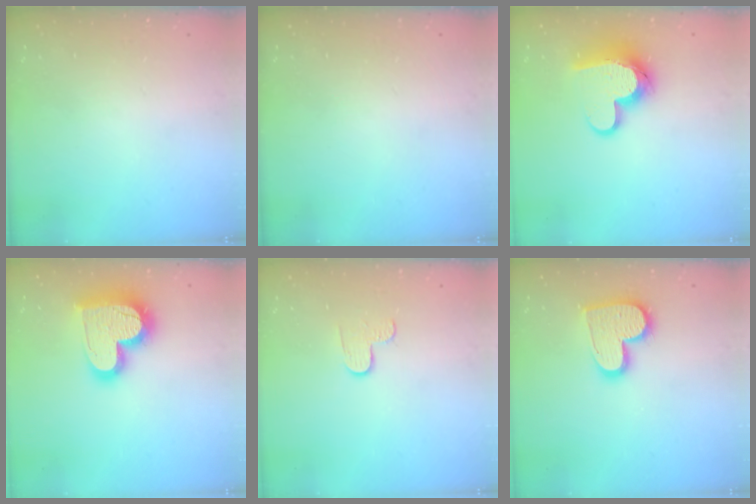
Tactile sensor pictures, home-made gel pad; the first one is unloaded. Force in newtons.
{"total": 0.0}
{"total": 13.2, "press": 13.2, "slide": 0.9}
{"total": 20.0, "press": 19.9, "slide": 1.4}
{"total": 2.9, "press": 2.9, "slide": 0.3}
{"total": 14.0, "press": 13.9, "slide": 0.8}